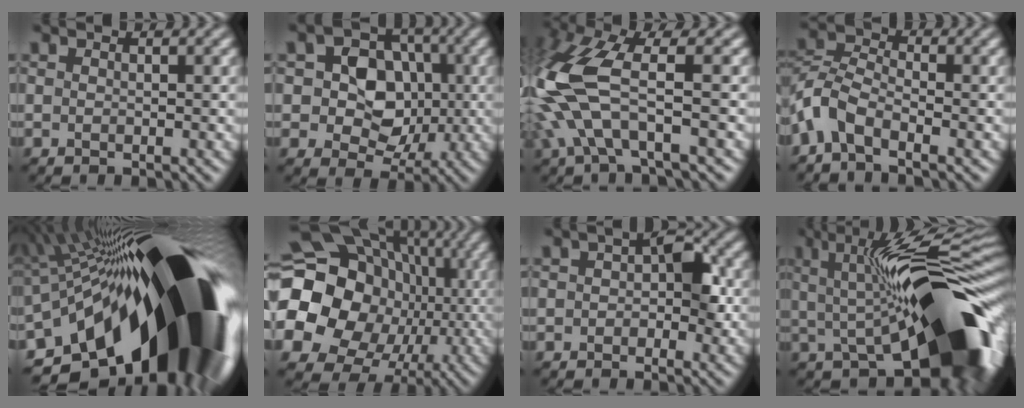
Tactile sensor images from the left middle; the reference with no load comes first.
{"total": 6.6, "force": [0.2, 5.2, 4.0], "torque": [-0.052, 0.002, -0.009]}
{"total": 9.9, "force": [-0.7, 4.5, 8.8], "torque": [-0.212, 0.000, -0.020]}
{"total": 4.7, "force": [-3.2, 2.4, 2.4], "torque": [-0.051, 0.002, -0.076]}
{"total": 22.0, "force": [-6.9, 10.1, 18.3], "torque": [-0.283, -0.043, -0.111]}
{"total": 24.7, "force": [-1.9, 22.9, 9.1], "torque": [-0.195, 0.015, -0.048]}
{"total": 3.5, "force": [0.3, 2.2, 2.8], "torque": [-0.032, 0.005, -0.006]}
{"total": 16.1, "force": [0.4, 6.0, 14.9], "torque": [-0.195, 0.008, 0.017]}